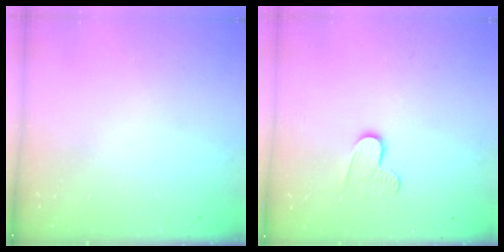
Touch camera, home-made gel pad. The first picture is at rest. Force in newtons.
{"total": 6.9, "press": 6.9, "slide": 0.2}